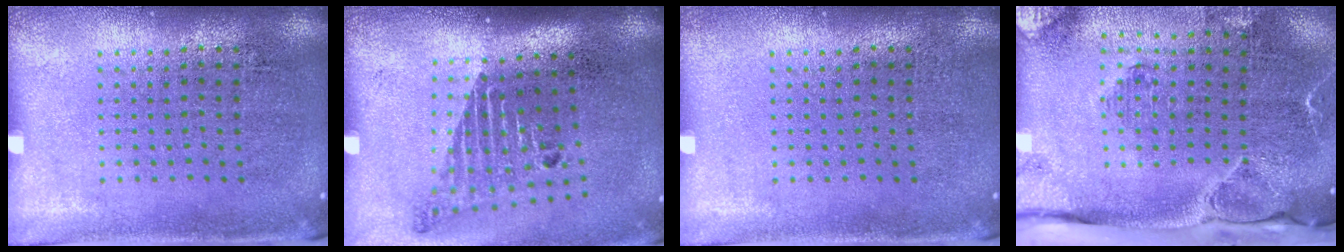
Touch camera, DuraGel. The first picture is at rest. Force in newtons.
{"total": 1.8, "press": 1.2, "slide": 1.3}
{"total": 0.0}
{"total": 3.0, "press": 2.3, "slide": 1.9}